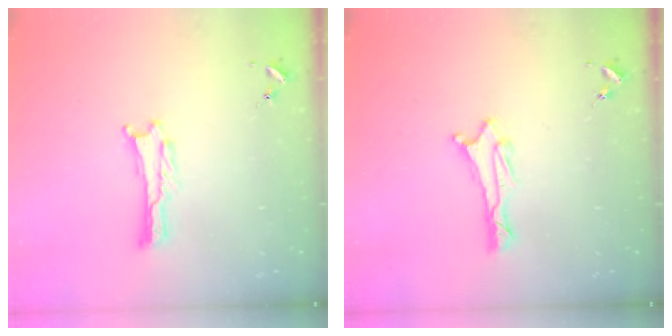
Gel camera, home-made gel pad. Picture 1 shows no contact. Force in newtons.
{"total": 1.5, "press": 1.5, "slide": 0.2}